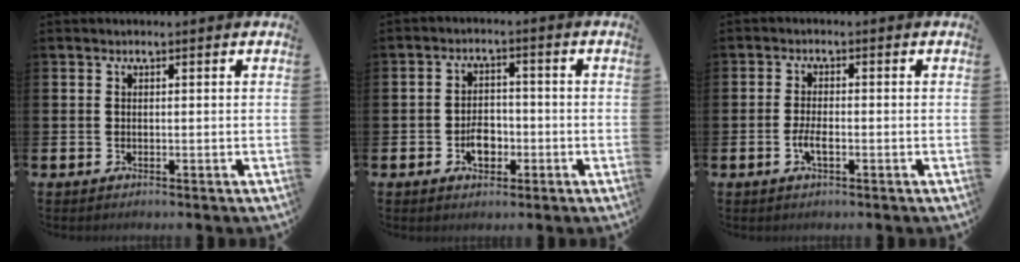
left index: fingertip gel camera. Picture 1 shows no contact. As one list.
[{"total": 3.8, "force": [-1.3, 2.5, 2.6], "torque": [-0.036, 0.001, -0.027]}, {"total": 2.6, "force": [-0.9, 0.9, 2.2], "torque": [-0.037, 0.000, -0.017]}]